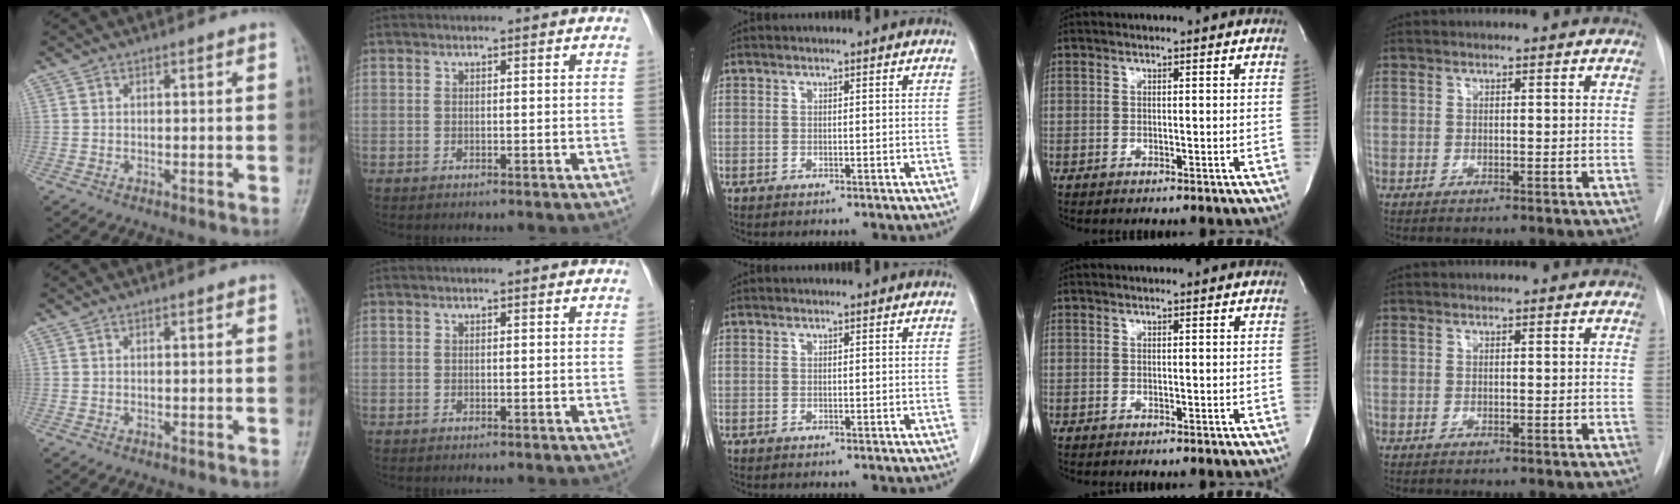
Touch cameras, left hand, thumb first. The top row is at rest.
{}